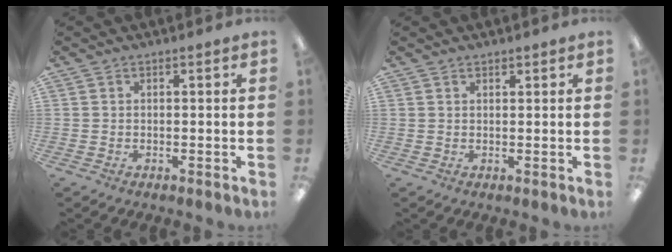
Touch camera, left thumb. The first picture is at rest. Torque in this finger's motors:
{"motor_torque": [-0.07, -0.03, -0.48, 0.27, 0.03]}